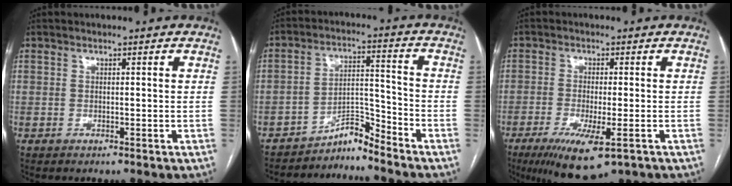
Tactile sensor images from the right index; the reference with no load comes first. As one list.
[{"total": 4.8, "force": [-4.8, 0.1, 0.1], "torque": [0.008, 0.024, -0.081]}, {"total": 9.7, "force": [-5.3, 2.2, 7.8], "torque": [-0.133, -0.026, -0.081]}]